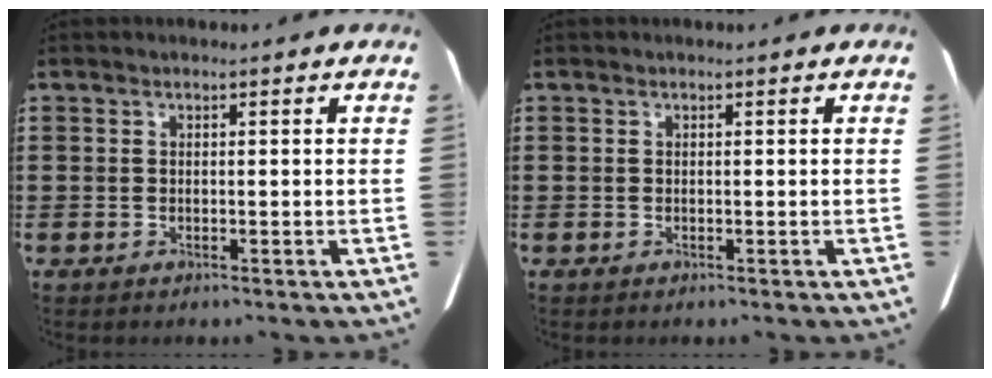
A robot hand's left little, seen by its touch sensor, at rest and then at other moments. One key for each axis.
{"total": 0.0}